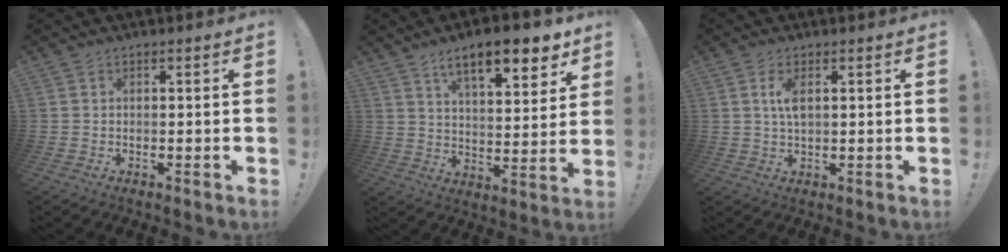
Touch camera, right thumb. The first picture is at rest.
{"total": 14.1, "force": [9.3, 4.2, 9.7], "torque": [-0.146, -0.056, 0.150]}
{"total": 9.0, "force": [1.3, 5.6, 6.9], "torque": [-0.126, 0.006, 0.024]}